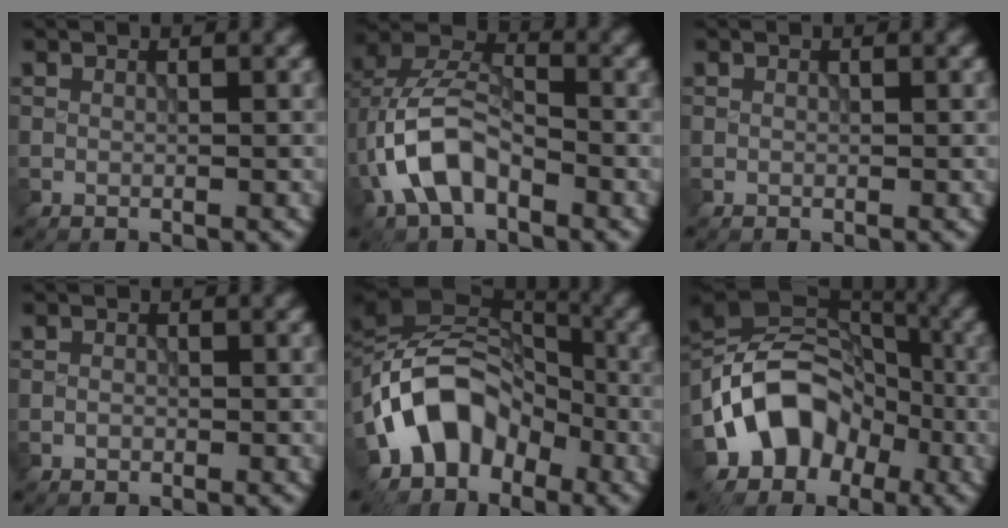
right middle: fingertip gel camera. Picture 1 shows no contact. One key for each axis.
{"total": 6.8, "fx": -2.8, "fy": 3.8, "fz": 4.9, "tx": -0.101, "ty": 0.014, "tz": -0.059}
{"total": 0.0}
{"total": 0.6, "fx": -0.3, "fy": 0.4, "fz": 0.3, "tx": -0.005, "ty": 0.000, "tz": -0.005}
{"total": 9.2, "fx": -4.4, "fy": 6.6, "fz": 4.8, "tx": -0.069, "ty": 0.012, "tz": -0.100}
{"total": 9.0, "fx": -3.8, "fy": 7.0, "fz": 4.2, "tx": -0.046, "ty": 0.016, "tz": -0.083}